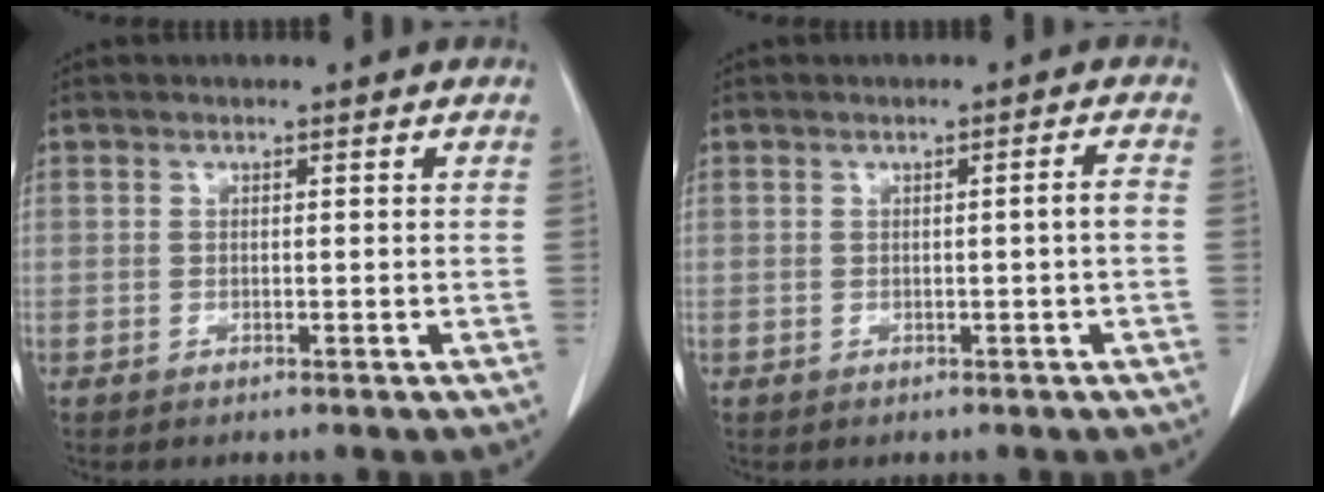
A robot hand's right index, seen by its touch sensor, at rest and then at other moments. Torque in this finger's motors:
{"motor_torque": [0.12, -0.09, 0.01, 0.00]}